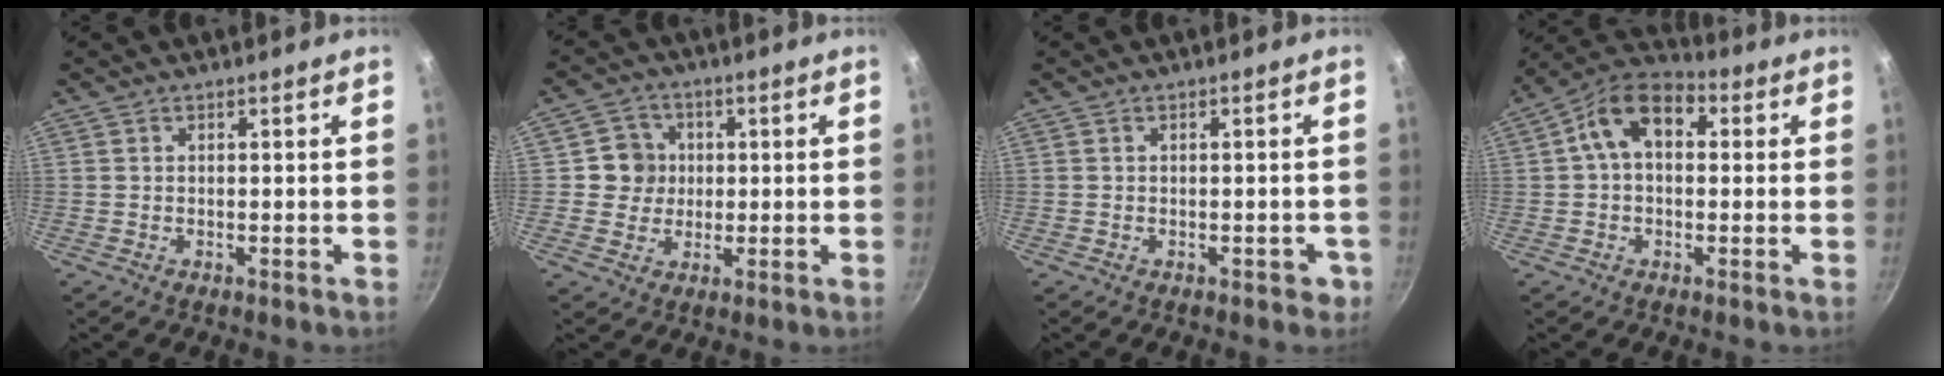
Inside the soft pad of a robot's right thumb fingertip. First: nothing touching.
{"total": 6.0, "force": [0.6, 5.8, 1.4], "torque": [0.017, 0.005, 0.000]}
{"total": 2.2, "force": [-0.8, 1.5, 1.3], "torque": [0.006, 0.019, -0.002]}
{"total": 11.4, "force": [2.3, 7.5, 8.2], "torque": [-0.114, 0.028, 0.016]}